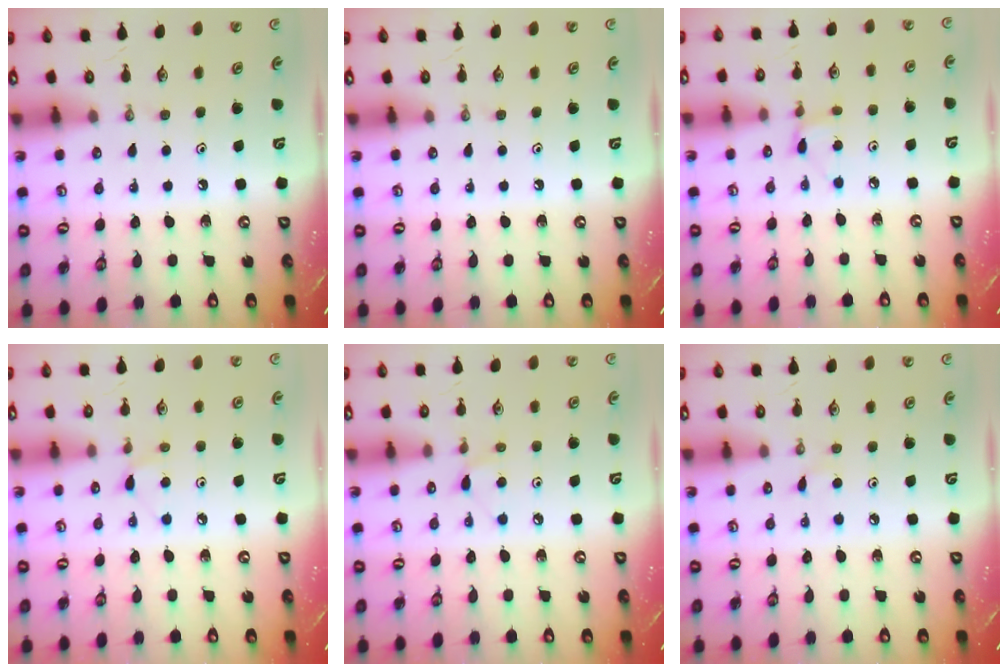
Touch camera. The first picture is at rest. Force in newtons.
{"total": 0.0}
{"total": 3.5, "press": 3.5, "slide": 0.4}
{"total": 5.1, "press": 5.0, "slide": 0.7}
{"total": 5.1, "press": 5.0, "slide": 0.7}
{"total": 2.1, "press": 2.1, "slide": 0.3}